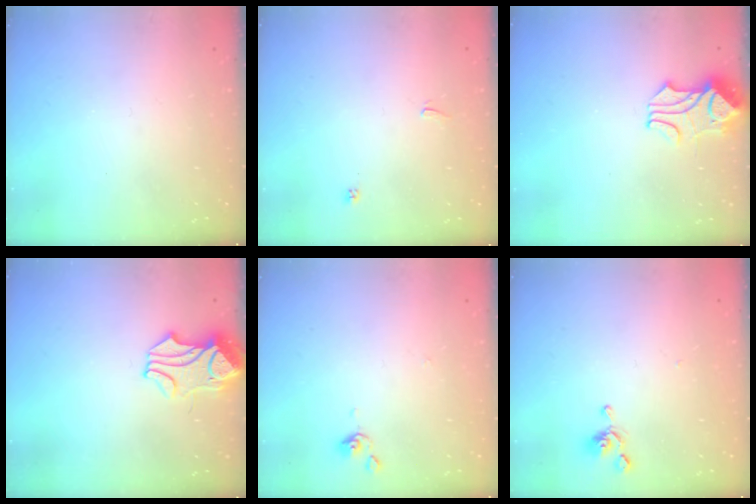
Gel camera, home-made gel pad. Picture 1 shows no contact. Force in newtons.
{"total": 1.5, "press": 1.4, "slide": 0.3}
{"total": 1.8, "press": 1.4, "slide": 1.2}
{"total": 1.3, "press": 0.2, "slide": 1.3}
{"total": 0.0}
{"total": 0.6, "press": 0.3, "slide": 0.6}